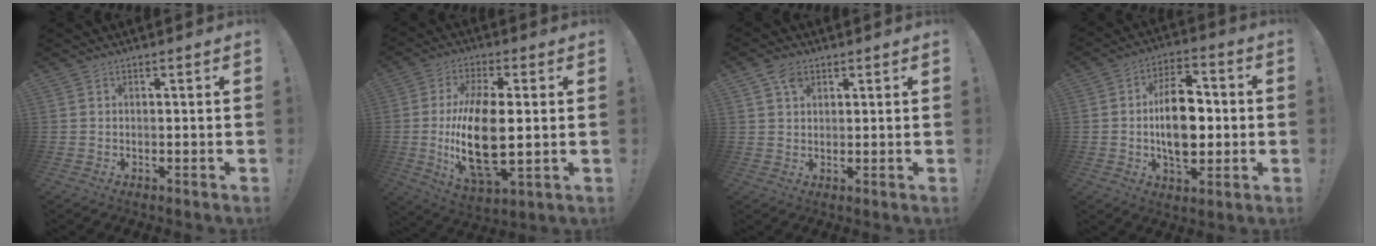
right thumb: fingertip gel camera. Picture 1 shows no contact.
{"total": 18.5, "force": [-0.7, 8.1, 16.6], "torque": [-0.329, -0.018, -0.013]}
{"total": 4.8, "force": [2.5, 3.3, 2.3], "torque": [-0.038, -0.005, 0.048]}
{"total": 15.6, "force": [-0.8, 9.6, 12.3], "torque": [-0.200, 0.010, -0.015]}